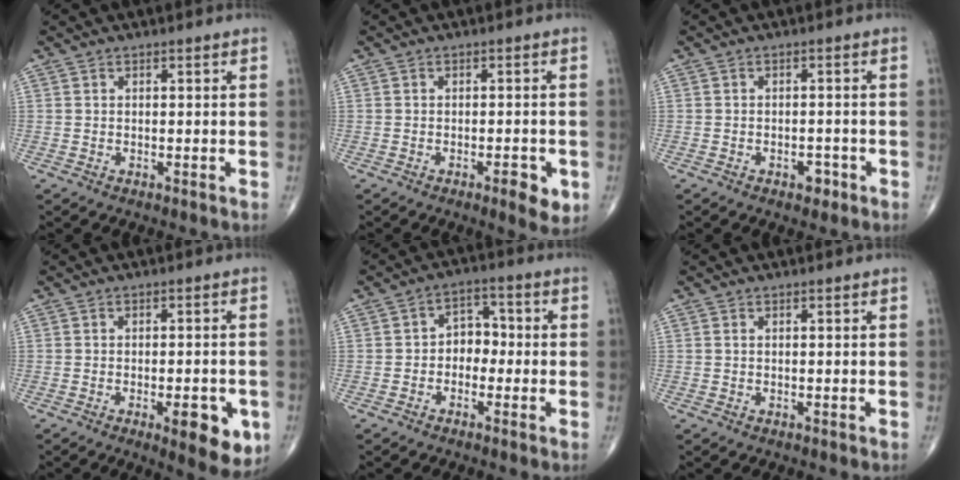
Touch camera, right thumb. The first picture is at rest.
{"total": 4.5, "force": [-1.8, 1.5, 3.9], "torque": [-0.045, -0.002, -0.021]}
{"total": 2.4, "force": [-1.3, 1.4, 1.4], "torque": [-0.010, 0.006, -0.016]}
{"total": 9.0, "force": [-3.2, 3.1, 7.9], "torque": [-0.081, -0.004, -0.035]}
{"total": 5.2, "force": [-1.0, 4.0, 3.2], "torque": [-0.019, 0.025, -0.031]}
{"total": 0.0}